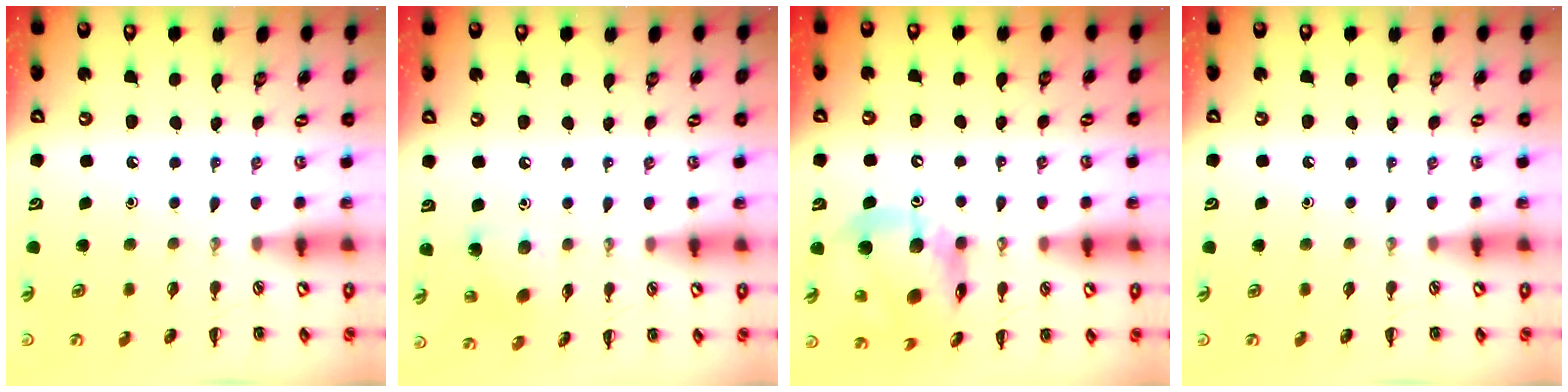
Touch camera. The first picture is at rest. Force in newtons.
{"total": 6.3, "press": 6.3, "slide": 0.7}
{"total": 15.4, "press": 14.7, "slide": 4.6}
{"total": 0.0}